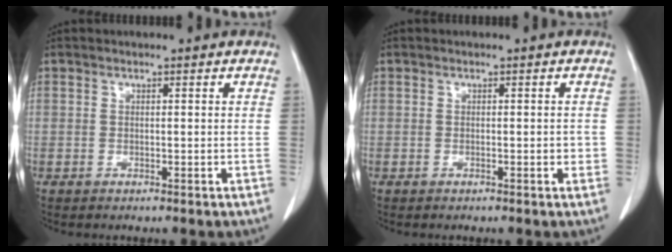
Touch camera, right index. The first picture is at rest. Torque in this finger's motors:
{"motor_torque": [0.07, -0.06, 0.09, 0.01]}